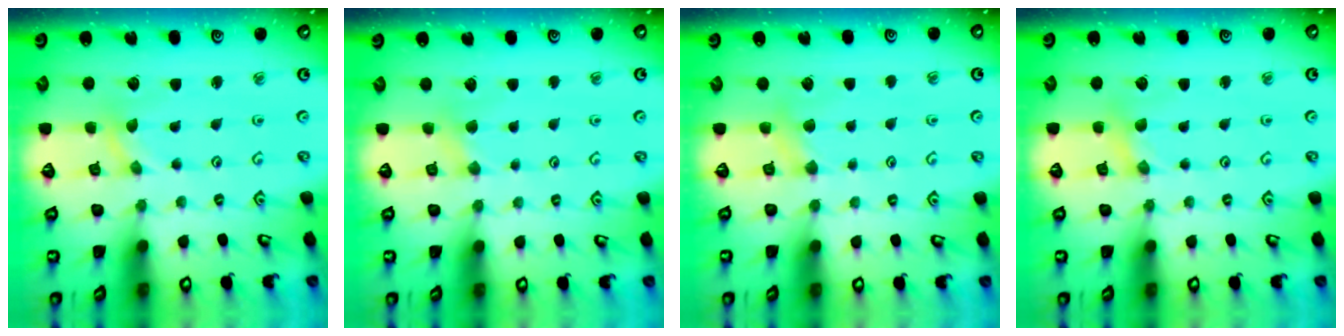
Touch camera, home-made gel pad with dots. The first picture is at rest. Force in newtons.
{"total": 2.3, "press": 2.3, "slide": 0.4}
{"total": 4.7, "press": 4.6, "slide": 0.6}
{"total": 1.4, "press": 1.4, "slide": 0.3}